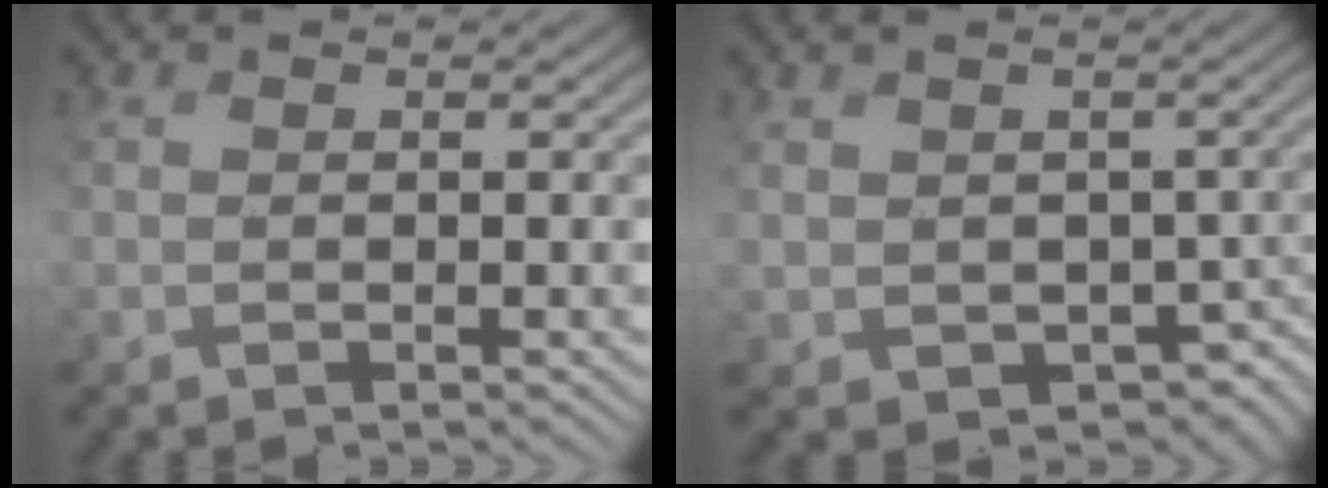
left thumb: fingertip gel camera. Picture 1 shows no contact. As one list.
[{"total": 3.3, "force": [-0.5, 3.2, 0.7], "torque": [-0.024, -0.026, 0.007]}]